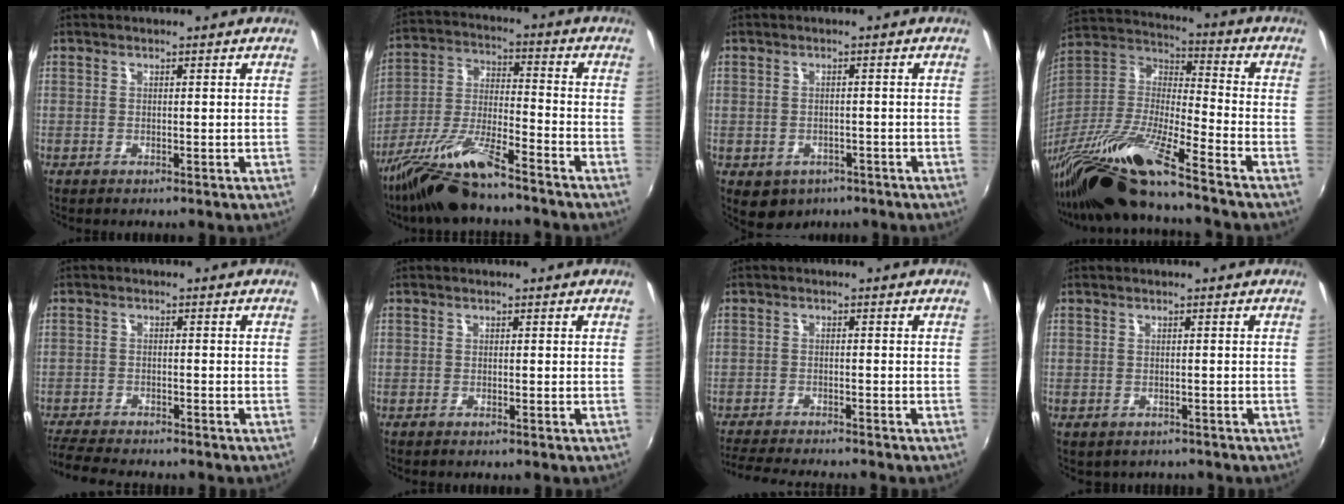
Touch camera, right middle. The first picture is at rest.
{"total": 12.9, "force": [-10.2, 1.9, 7.7], "torque": [-0.163, -0.009, -0.195]}
{"total": 5.7, "force": [-3.0, 4.2, 2.3], "torque": [-0.053, -0.016, -0.035]}
{"total": 18.8, "force": [-13.9, 1.3, 12.6], "torque": [-0.242, -0.024, -0.272]}
{"total": 7.7, "force": [-7.1, 1.1, 2.7], "torque": [-0.079, -0.021, -0.123]}
{"total": 0.5, "force": [-0.5, 0.0, 0.3], "torque": [-0.003, -0.002, -0.010]}
{"total": 8.2, "force": [-7.7, 0.4, 3.0], "torque": [-0.080, -0.020, -0.129]}
{"total": 1.8, "force": [-1.1, 1.3, 0.5], "torque": [-0.013, -0.006, -0.011]}